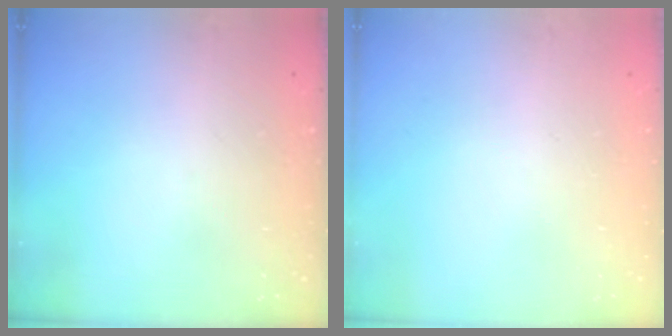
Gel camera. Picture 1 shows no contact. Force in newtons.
{"total": 0.0}